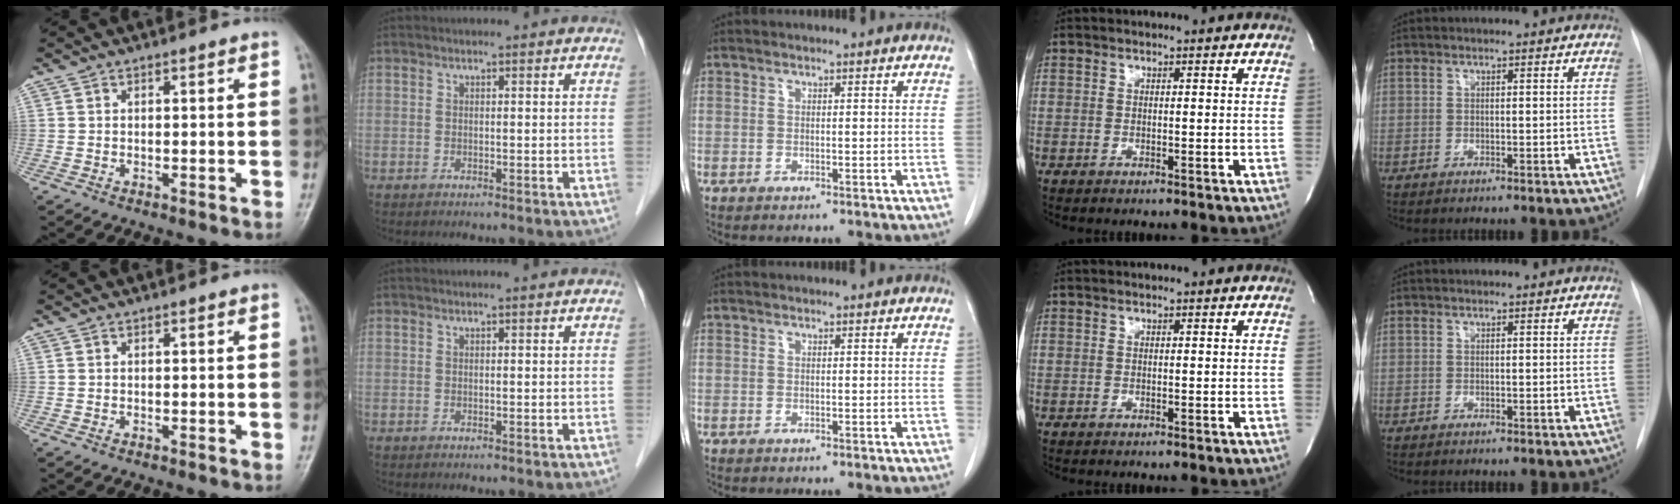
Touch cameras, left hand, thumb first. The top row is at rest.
{}